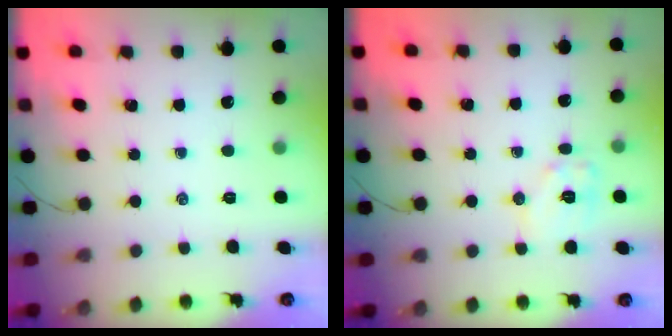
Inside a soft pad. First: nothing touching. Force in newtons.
{"total": 8.2, "press": 8.2, "slide": 0.3}